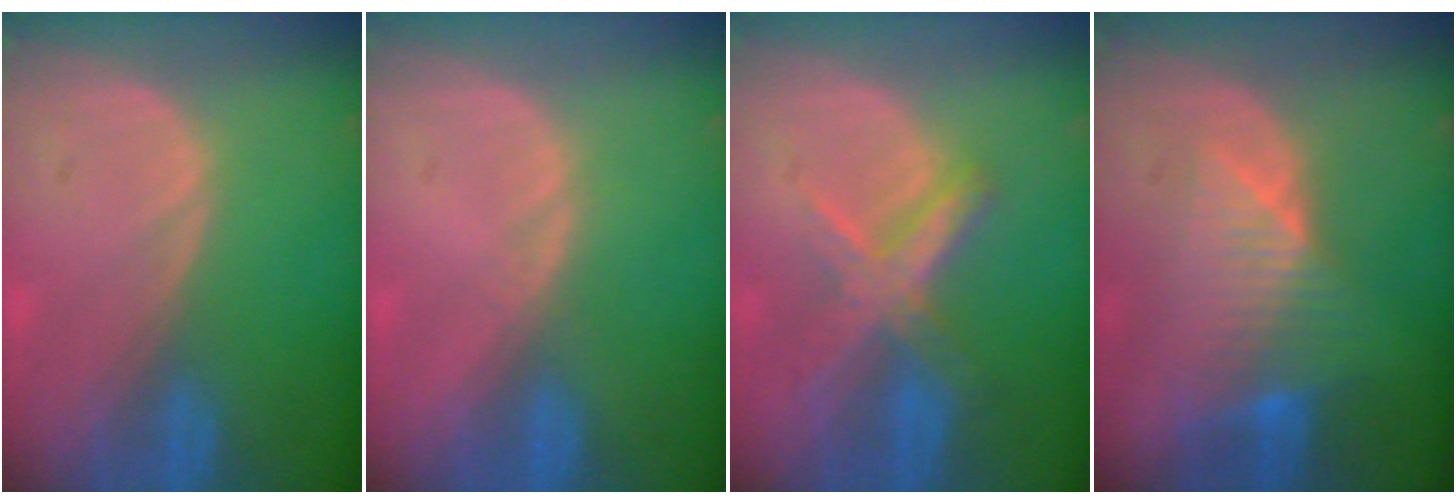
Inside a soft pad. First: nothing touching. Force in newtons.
{"total": 0.7, "press": 0.5, "slide": 0.4}
{"total": 7.3, "press": 6.2, "slide": 3.8}
{"total": 7.9, "press": 6.9, "slide": 3.8}